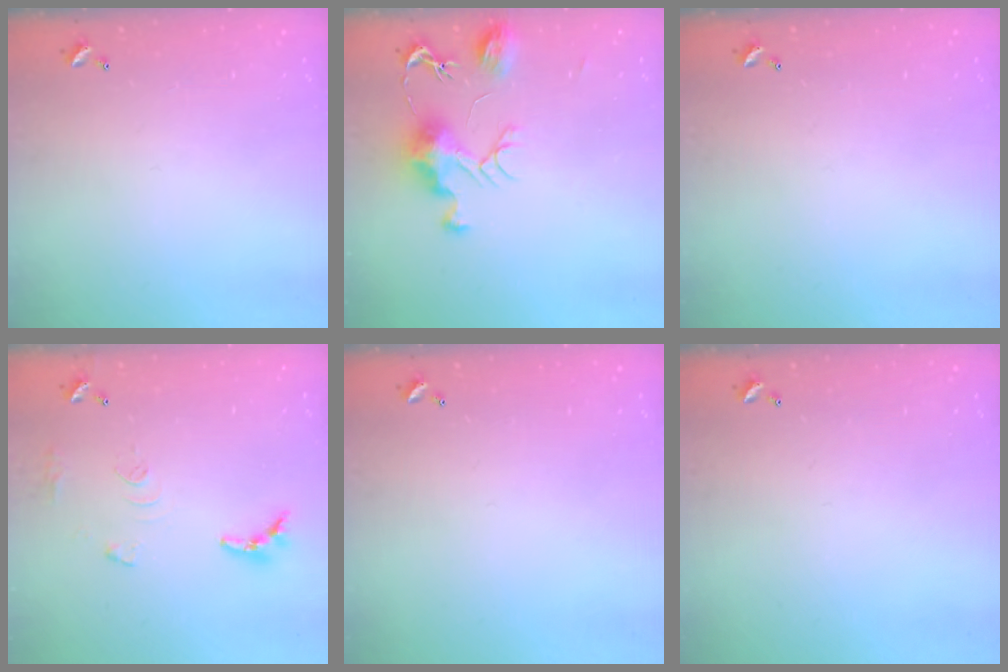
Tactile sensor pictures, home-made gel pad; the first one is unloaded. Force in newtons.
{"total": 9.4, "press": 9.4, "slide": 0.3}
{"total": 0.0}
{"total": 10.1, "press": 10.0, "slide": 0.8}
{"total": 0.0}
{"total": 0.0}